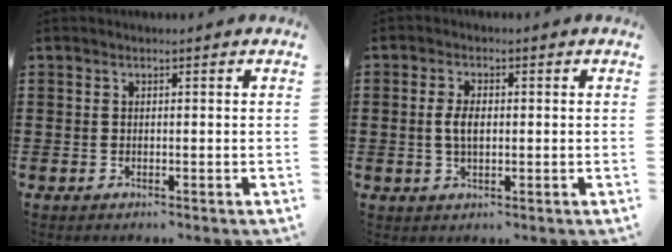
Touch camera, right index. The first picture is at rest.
{"total": 3.4, "force": [0.0, 1.7, 3.0], "torque": [-0.066, 0.003, -0.003]}